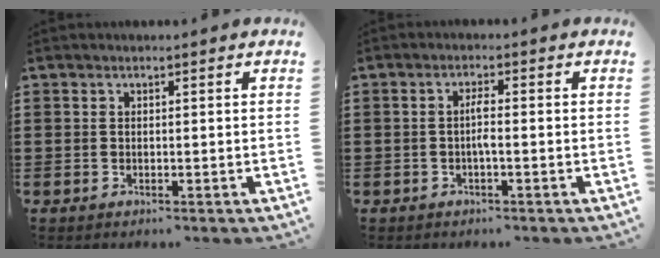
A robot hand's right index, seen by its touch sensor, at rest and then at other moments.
{"total": 2.3, "force": [-0.6, 0.2, 2.2], "torque": [-0.048, -0.002, -0.015]}